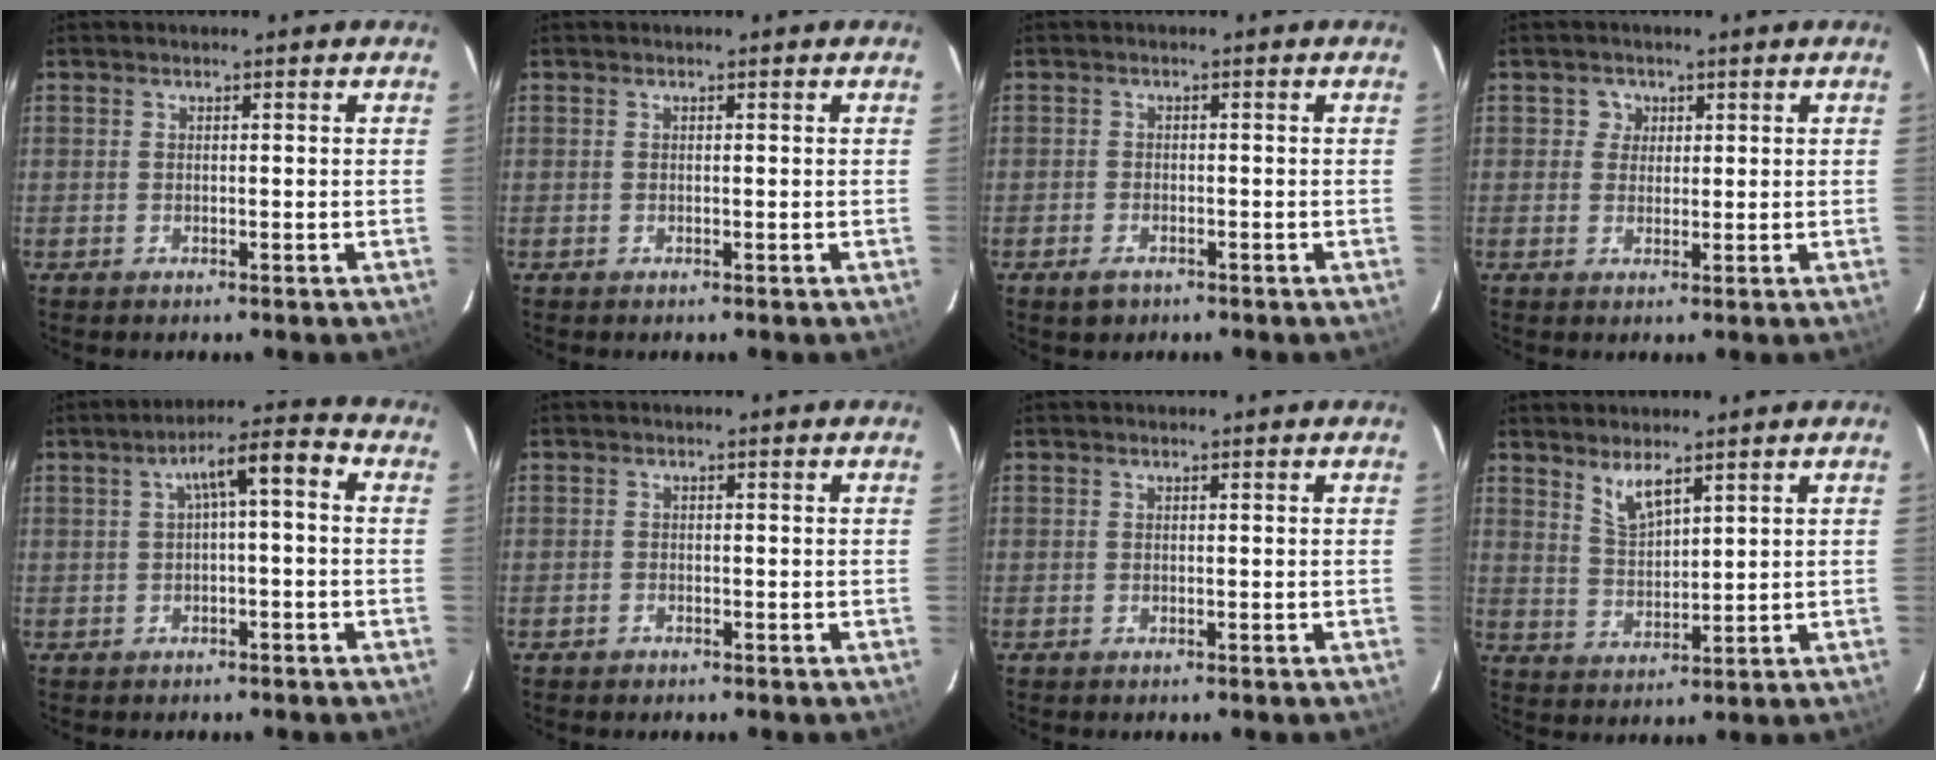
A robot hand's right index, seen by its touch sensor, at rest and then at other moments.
{"total": 0.0}
{"total": 3.0, "force": [-1.9, 1.8, 1.5], "torque": [-0.033, -0.002, -0.033]}
{"total": 2.6, "force": [0.8, 2.5, 0.0], "torque": [0.012, 0.015, 0.009]}
{"total": 6.7, "force": [0.4, 1.5, 6.5], "torque": [-0.111, 0.031, 0.016]}
{"total": 1.2, "force": [-0.9, 0.8, 0.1], "torque": [-0.004, 0.003, -0.015]}
{"total": 0.0}
{"total": 5.2, "force": [3.8, 1.5, 3.2], "torque": [-0.060, -0.002, 0.077]}